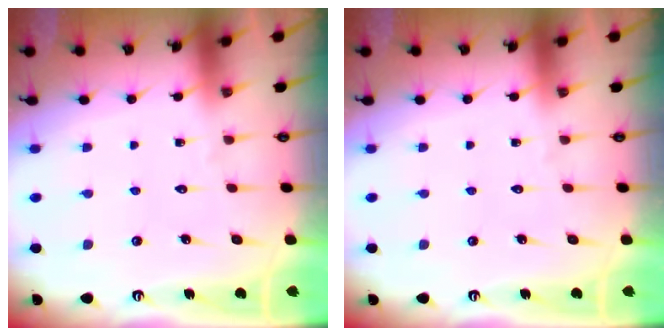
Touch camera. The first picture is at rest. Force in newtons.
{"total": 0.0}